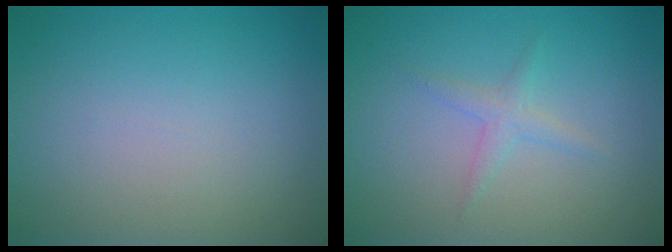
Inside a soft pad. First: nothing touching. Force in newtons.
{"total": 1.3, "press": 1.3, "slide": 0.0}